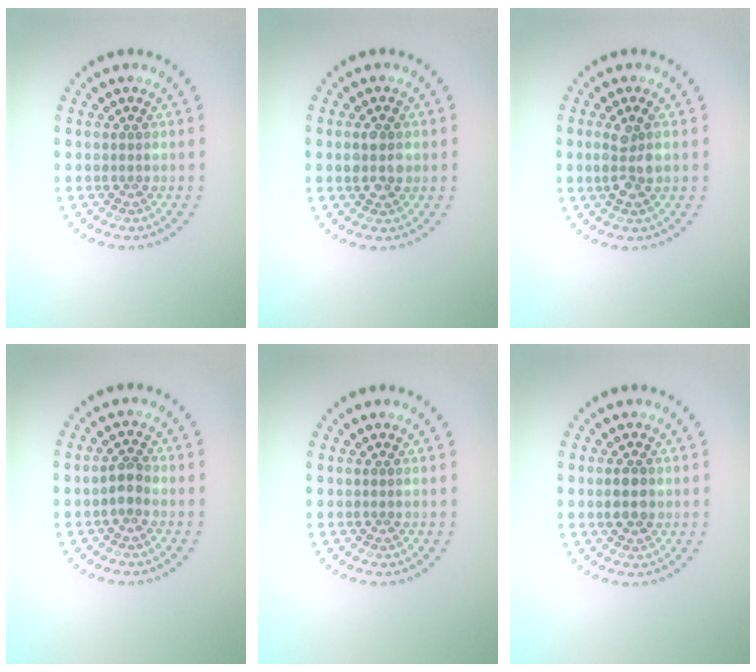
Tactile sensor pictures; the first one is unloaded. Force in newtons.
{"total": 2.4, "press": 2.4, "slide": 0.2}
{"total": 2.7, "press": 2.6, "slide": 0.8}
{"total": 1.4, "press": 1.3, "slide": 0.4}
{"total": 0.0}
{"total": 2.4, "press": 2.4, "slide": 0.1}